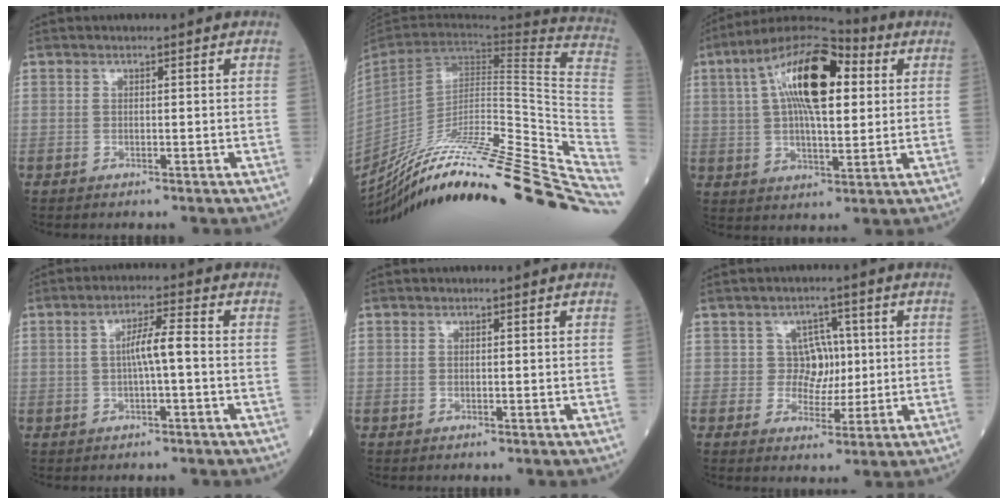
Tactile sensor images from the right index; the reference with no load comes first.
{"total": 37.2, "force": [-28.6, 2.0, 23.7], "torque": [-0.245, -0.051, -0.423]}
{"total": 16.8, "force": [4.9, 5.5, 15.1], "torque": [-0.278, 0.034, 0.076]}
{"total": 4.5, "force": [-0.2, 0.3, 4.5], "torque": [-0.080, 0.010, -0.002]}
{"total": 0.0}
{"total": 4.4, "force": [0.6, 4.1, 1.5], "torque": [-0.006, 0.008, 0.008]}